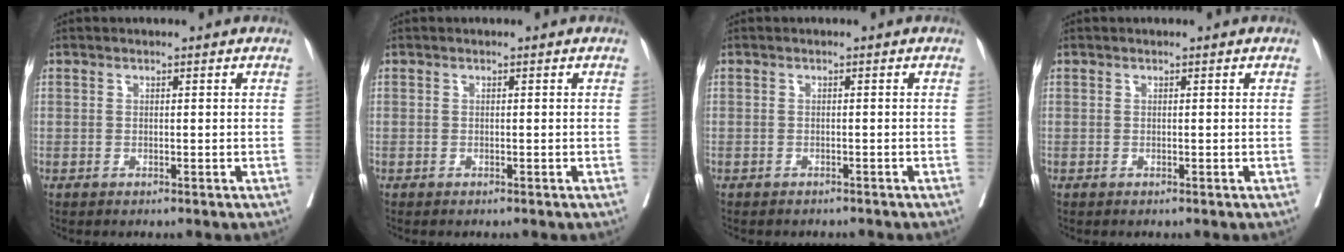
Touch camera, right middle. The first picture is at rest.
{"total": 0.0}
{"total": 4.0, "force": [-3.6, 1.4, 1.2], "torque": [-0.013, -0.001, -0.045]}
{"total": 0.0}